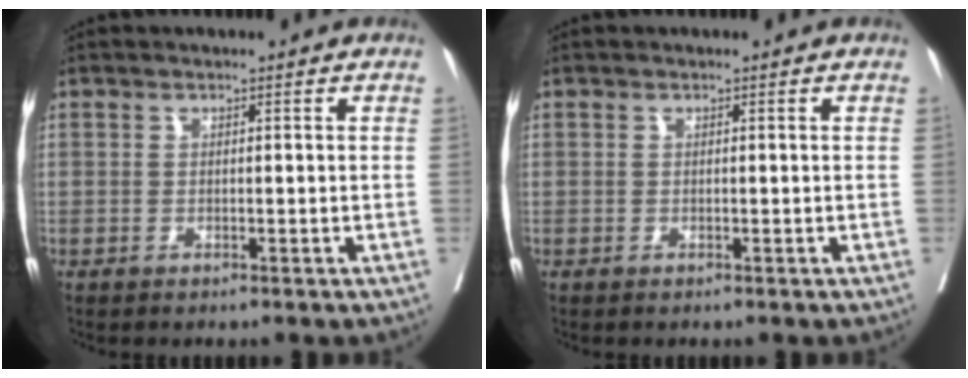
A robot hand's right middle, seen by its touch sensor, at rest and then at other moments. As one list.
[{"total": 0.0}]